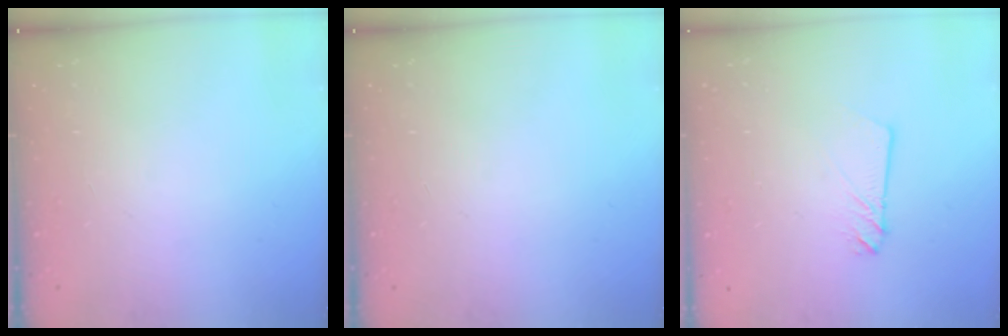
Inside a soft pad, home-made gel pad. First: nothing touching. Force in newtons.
{"total": 0.0}
{"total": 2.5, "press": 2.5, "slide": 0.3}